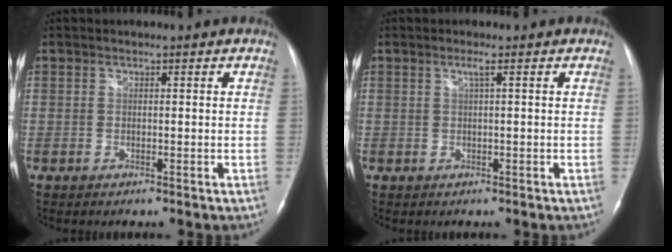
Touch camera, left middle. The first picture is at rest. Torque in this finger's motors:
{"motor_torque": [0.44, -0.07, 0.19, 0.05]}